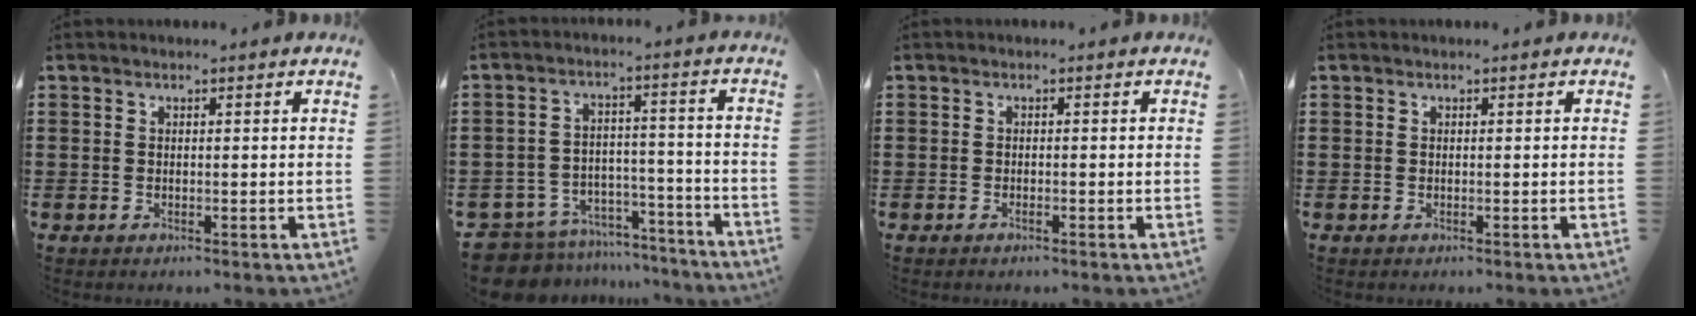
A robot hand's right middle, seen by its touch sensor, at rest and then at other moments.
{"total": 8.6, "force": [-8.1, 2.3, 1.3], "torque": [-0.038, 0.025, -0.163]}
{"total": 0.6, "force": [-0.3, 0.0, 0.5], "torque": [-0.012, -0.005, -0.005]}
{"total": 0.0}